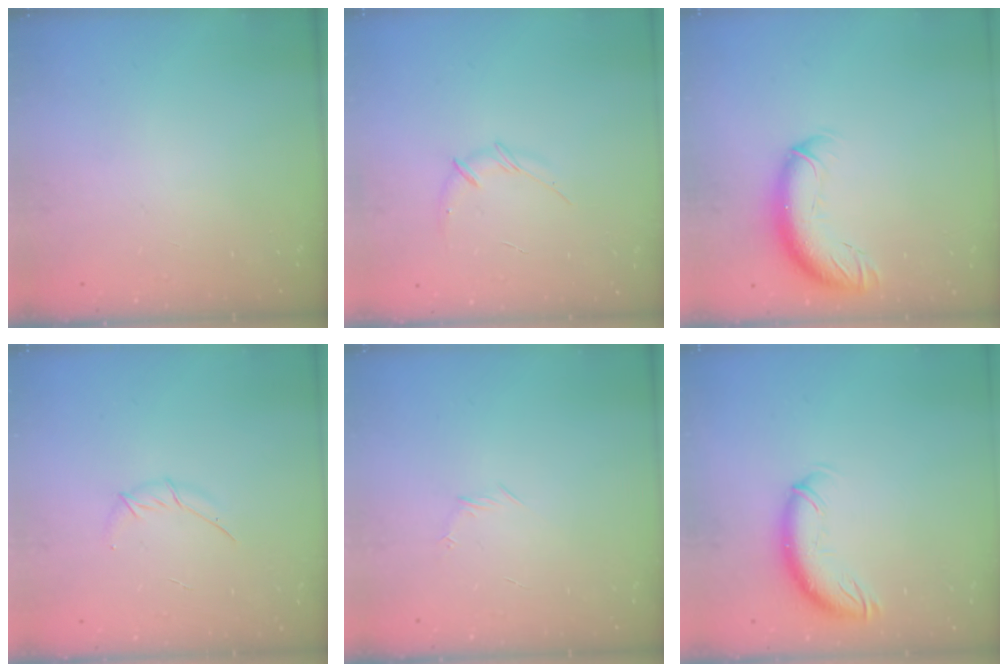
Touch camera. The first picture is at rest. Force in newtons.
{"total": 6.5, "press": 6.4, "slide": 1.4}
{"total": 12.4, "press": 12.0, "slide": 2.9}
{"total": 4.9, "press": 4.7, "slide": 1.1}
{"total": 3.4, "press": 3.3, "slide": 0.9}
{"total": 11.0, "press": 11.0, "slide": 0.8}